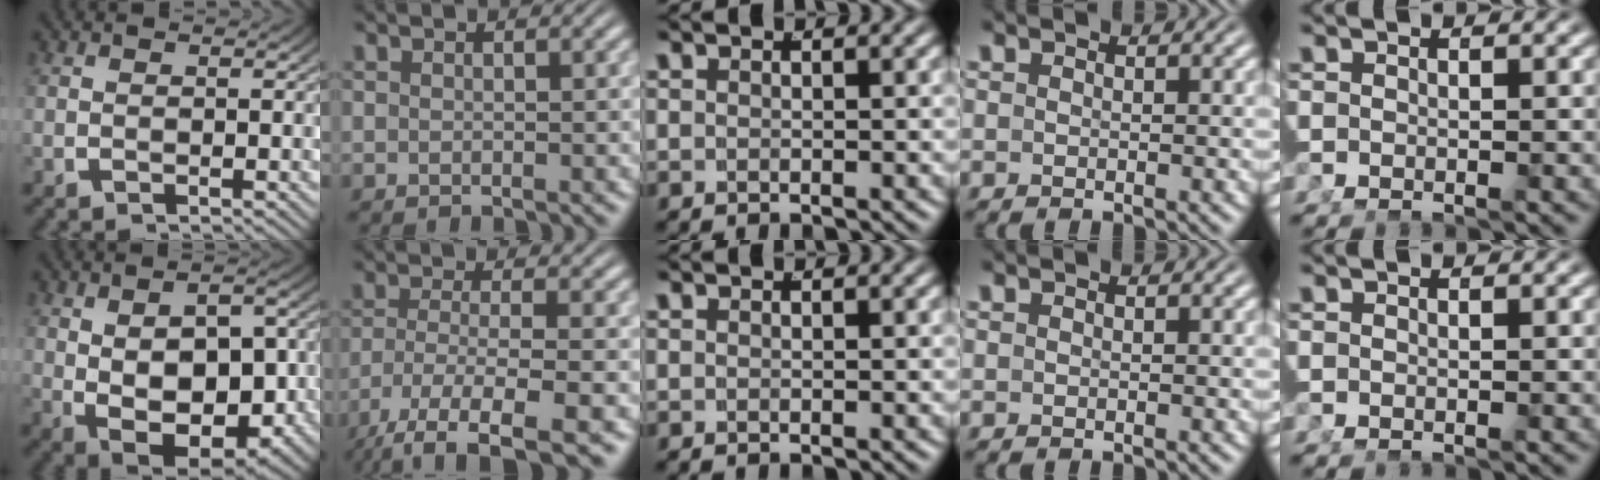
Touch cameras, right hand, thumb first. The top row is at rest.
{"thumb": {"total": 11.3, "force": [-1.9, 7.3, 8.5], "torque": [-0.172, -0.060, 0.000]}, "index": {"total": 9.6, "force": [-7.1, 3.1, 5.6], "torque": [-0.105, -0.048, -0.082]}}